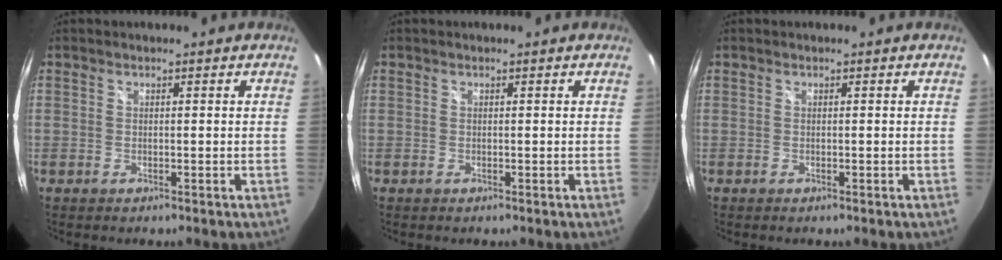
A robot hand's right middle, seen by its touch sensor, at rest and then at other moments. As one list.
[{"total": 0.0}, {"total": 0.0}]